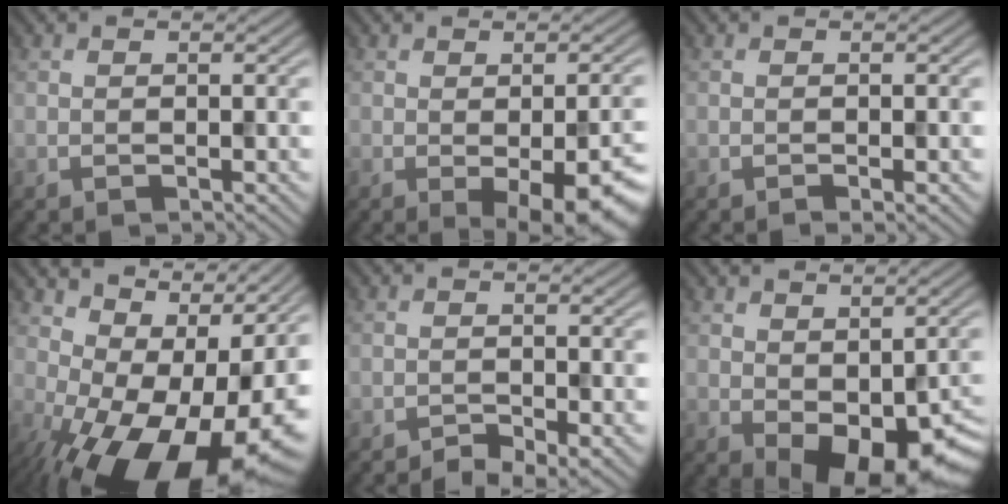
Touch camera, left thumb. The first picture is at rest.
{"total": 8.2, "force": [-2.6, 2.8, 7.3], "torque": [-0.096, -0.019, -0.021]}
{"total": 0.9, "force": [-0.5, 0.1, 0.8], "torque": [-0.013, -0.005, -0.008]}
{"total": 17.2, "force": [-2.1, 8.9, 14.6], "torque": [-0.180, -0.010, -0.005]}
{"total": 2.9, "force": [-2.2, 0.6, 1.7], "torque": [-0.028, -0.002, -0.036]}
{"total": 9.3, "force": [-2.5, 5.2, 7.2], "torque": [-0.096, -0.031, -0.017]}